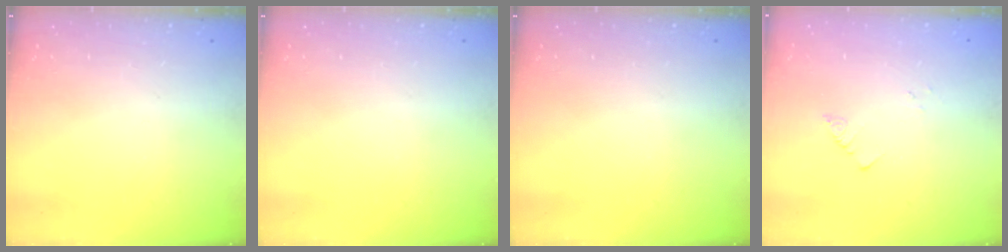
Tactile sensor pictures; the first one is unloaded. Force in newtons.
{"total": 0.0}
{"total": 0.0}
{"total": 1.3, "press": 1.2, "slide": 0.1}